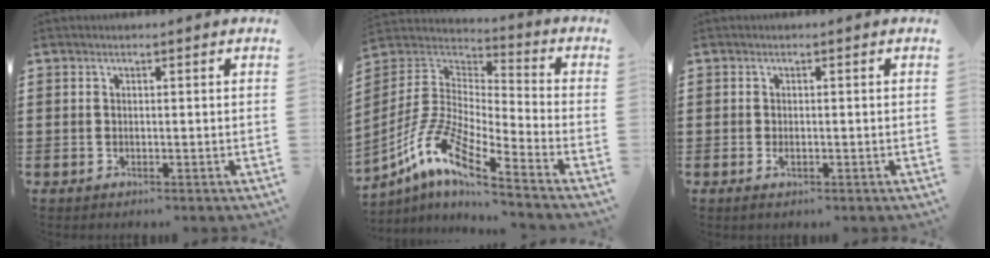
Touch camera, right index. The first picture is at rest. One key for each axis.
{"total": 10.4, "fx": -7.6, "fy": 2.1, "fz": 6.8, "tx": -0.170, "ty": -0.012, "tz": -0.162}
{"total": 1.0, "fx": -0.4, "fy": 0.3, "fz": 0.9, "tx": -0.018, "ty": -0.004, "tz": -0.006}